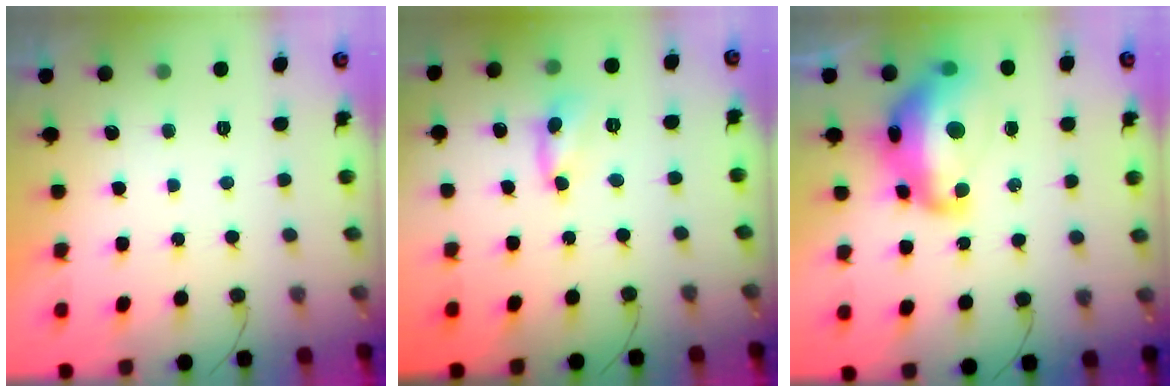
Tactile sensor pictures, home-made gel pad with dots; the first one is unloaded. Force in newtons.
{"total": 3.3, "press": 3.2, "slide": 0.2}
{"total": 18.9, "press": 18.8, "slide": 1.6}